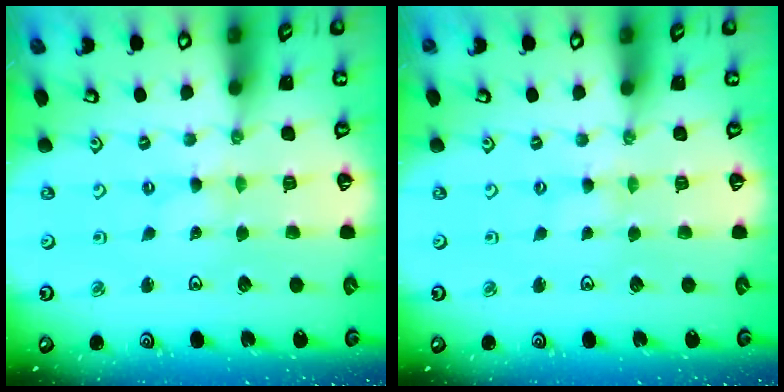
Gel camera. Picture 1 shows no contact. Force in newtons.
{"total": 1.5, "press": 1.5, "slide": 0.2}